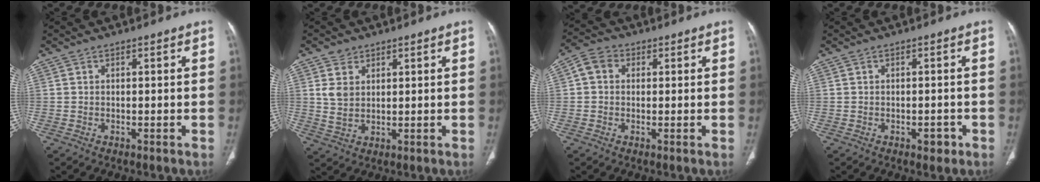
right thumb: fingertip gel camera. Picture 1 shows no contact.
{"total": 4.6, "force": [2.0, 3.3, 2.5], "torque": [-0.041, -0.013, 0.047]}
{"total": 4.5, "force": [0.8, 3.8, 2.4], "torque": [-0.034, 0.013, 0.006]}
{"total": 2.0, "force": [-1.0, 1.1, 1.3], "torque": [-0.008, 0.004, -0.011]}